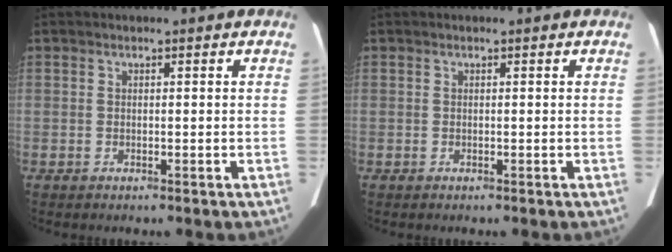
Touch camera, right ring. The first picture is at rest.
{"total": 0.0}